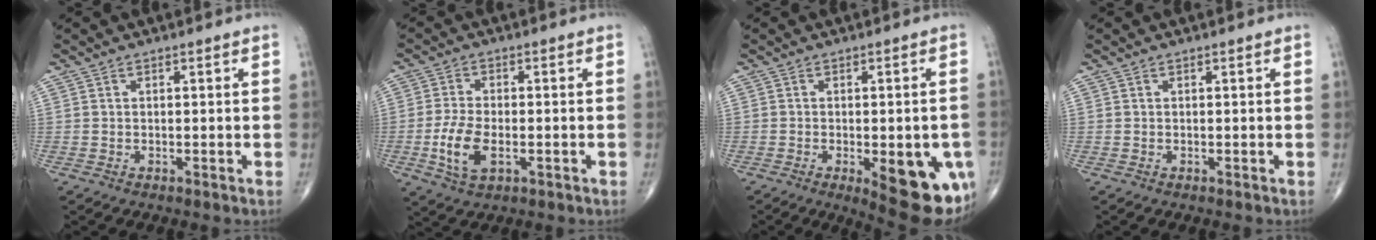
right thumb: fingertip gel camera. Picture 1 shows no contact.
{"total": 7.5, "force": [-2.0, 3.9, 6.1], "torque": [-0.130, 0.003, -0.034]}
{"total": 14.9, "force": [-5.0, 5.4, 12.9], "torque": [-0.109, -0.002, -0.045]}
{"total": 0.0}